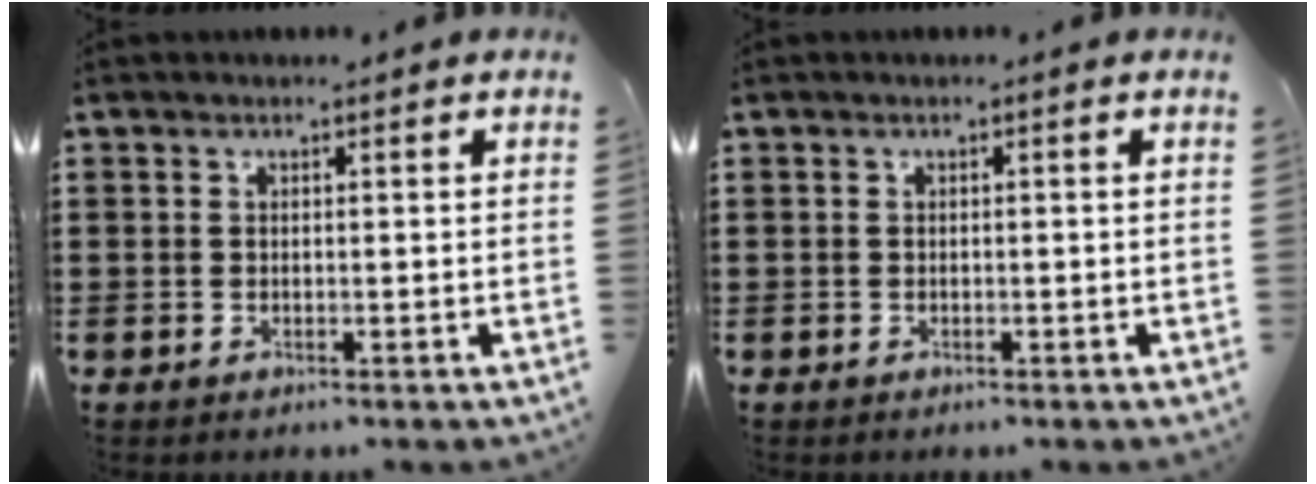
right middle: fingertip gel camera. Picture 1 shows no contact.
{"total": 0.0}